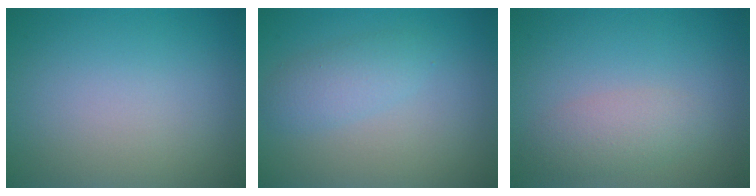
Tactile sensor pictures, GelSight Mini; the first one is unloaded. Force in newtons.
{"total": 2.2, "press": 2.2, "slide": 0.1}
{"total": 2.5, "press": 2.5, "slide": 0.2}